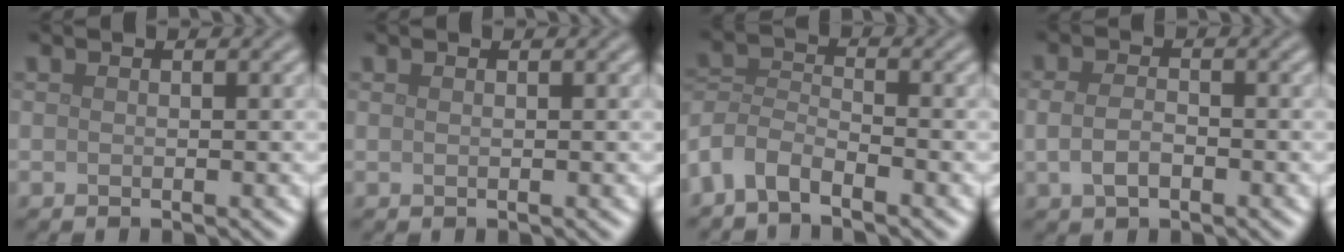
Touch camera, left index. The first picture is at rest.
{"total": 0.0}
{"total": 3.7, "force": [-2.8, 1.5, 1.9], "torque": [-0.040, 0.000, -0.069]}
{"total": 2.3, "force": [-0.5, 1.3, 1.8], "torque": [-0.041, -0.004, -0.013]}